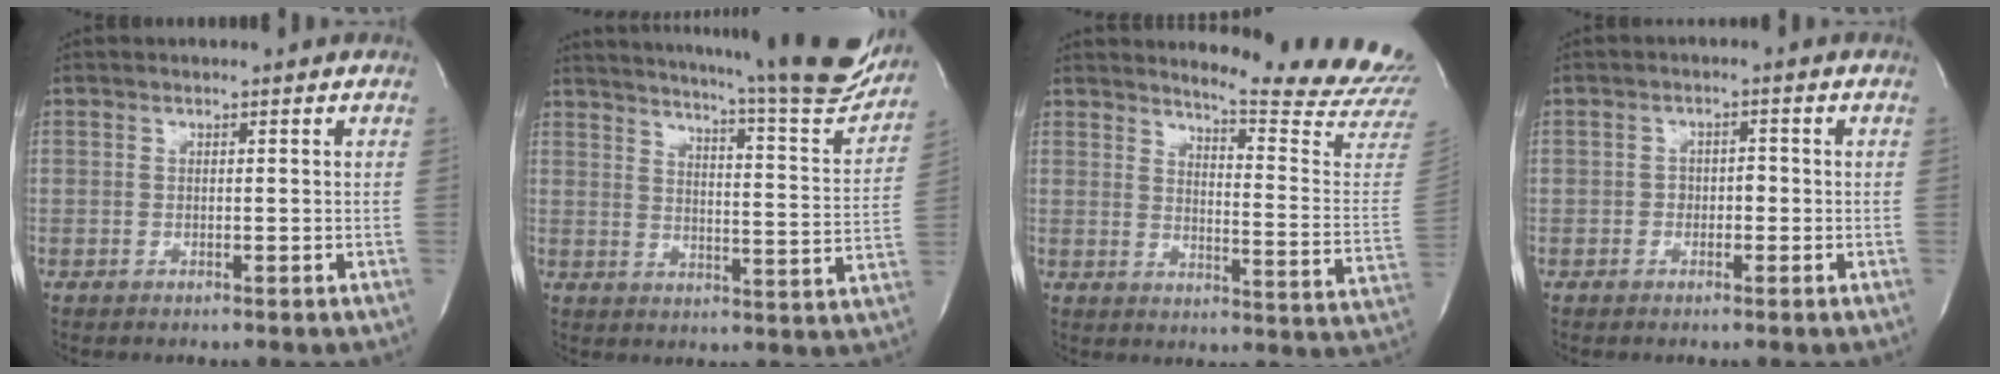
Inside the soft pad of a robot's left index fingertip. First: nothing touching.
{"total": 23.9, "force": [21.6, 1.6, 10.2], "torque": [-0.157, -0.076, 0.263]}
{"total": 17.1, "force": [16.6, -1.7, 3.7], "torque": [-0.059, -0.158, 0.185]}
{"total": 1.9, "force": [-0.6, 1.3, 1.2], "torque": [-0.011, 0.005, -0.011]}